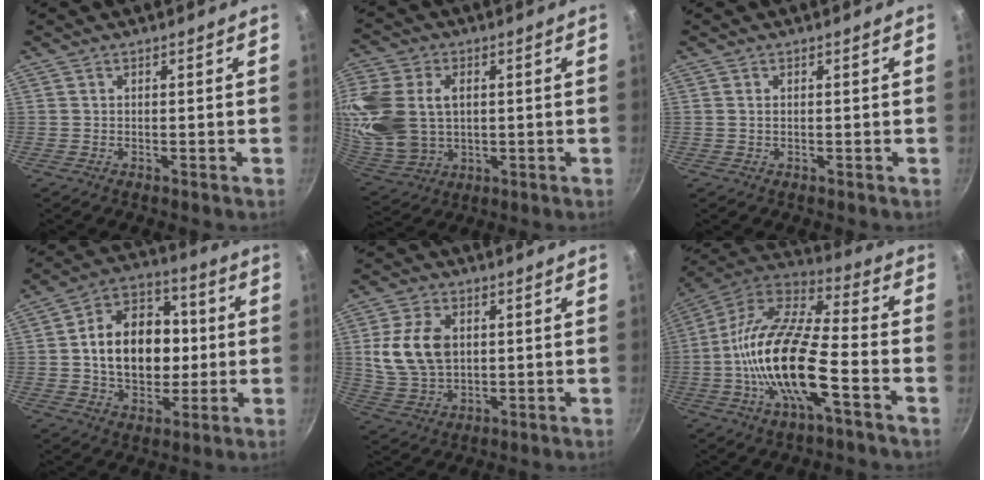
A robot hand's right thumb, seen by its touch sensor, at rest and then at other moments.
{"total": 19.6, "force": [2.8, 14.2, 13.2], "torque": [-0.297, -0.005, 0.065]}
{"total": 0.6, "force": [0.1, 0.3, 0.5], "torque": [-0.008, 0.001, 0.001]}
{"total": 18.5, "force": [0.5, 13.6, 12.6], "torque": [-0.160, 0.031, 0.003]}
{"total": 11.9, "force": [1.9, 8.3, 8.4], "torque": [-0.146, -0.008, 0.042]}
{"total": 21.9, "force": [-5.8, 7.9, 19.6], "torque": [-0.370, 0.035, -0.125]}